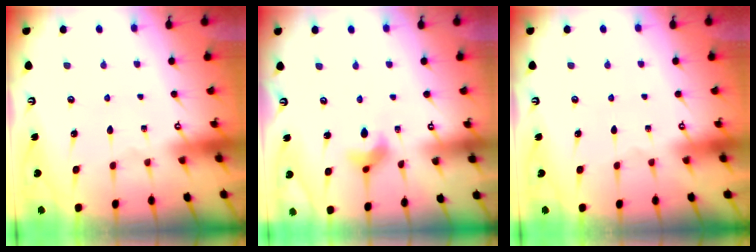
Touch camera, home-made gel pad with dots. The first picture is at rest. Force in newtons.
{"total": 5.7, "press": 5.6, "slide": 1.0}
{"total": 0.0}